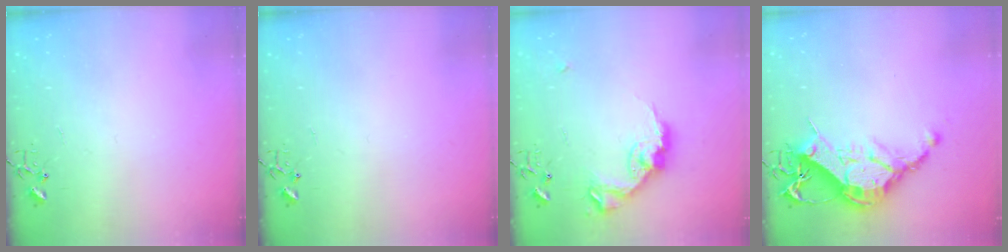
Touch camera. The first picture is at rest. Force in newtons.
{"total": 0.0}
{"total": 14.2, "press": 14.2, "slide": 0.5}
{"total": 15.5, "press": 15.5, "slide": 1.4}